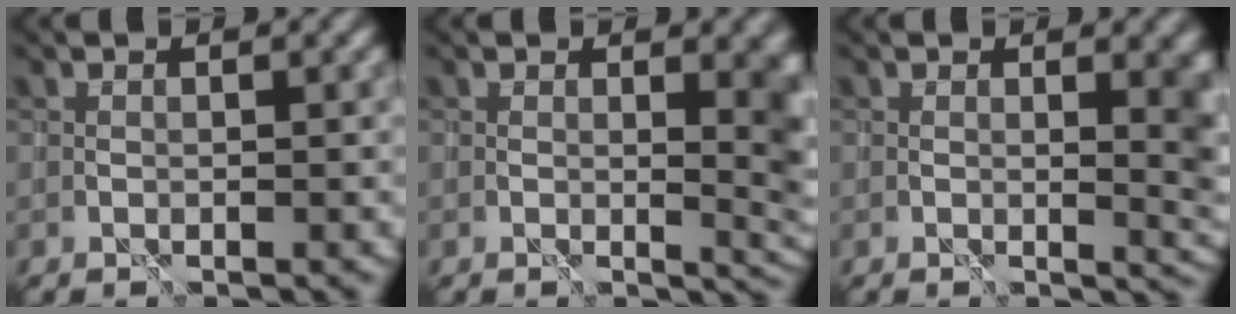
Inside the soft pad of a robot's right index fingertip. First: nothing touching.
{"total": 5.6, "force": [0.6, 2.2, 5.1], "torque": [-0.043, -0.007, 0.013]}
{"total": 4.9, "force": [0.6, 1.8, 4.5], "torque": [-0.042, -0.007, 0.013]}